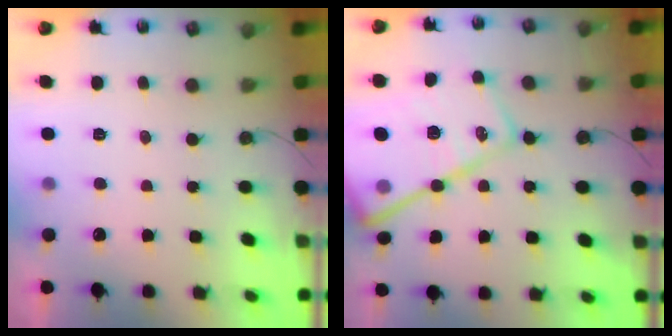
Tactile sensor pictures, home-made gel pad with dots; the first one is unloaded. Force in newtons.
{"total": 26.5, "press": 26.3, "slide": 2.9}